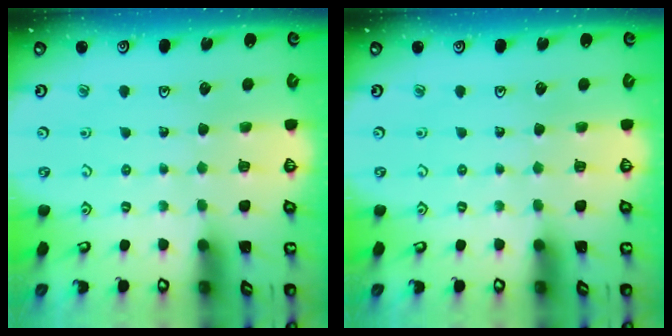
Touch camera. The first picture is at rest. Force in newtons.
{"total": 0.0}